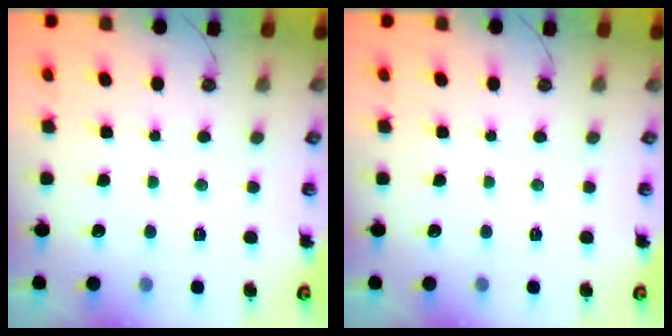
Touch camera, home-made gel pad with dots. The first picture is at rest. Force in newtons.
{"total": 0.0}